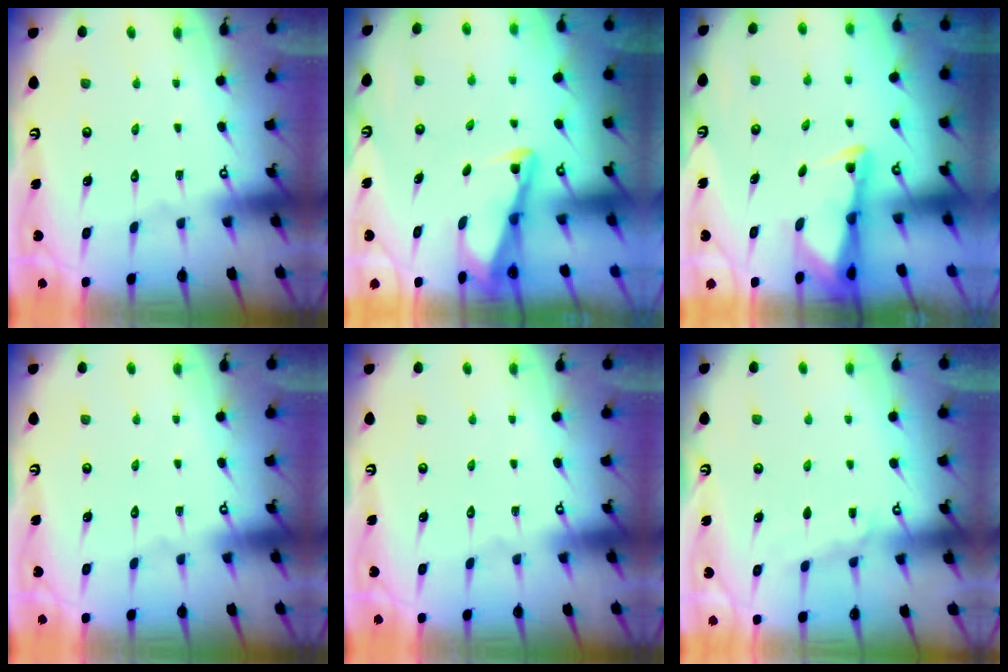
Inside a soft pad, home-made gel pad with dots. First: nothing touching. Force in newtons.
{"total": 2.9, "press": 2.9, "slide": 0.4}
{"total": 2.3, "press": 2.2, "slide": 0.4}
{"total": 0.0}
{"total": 0.0}
{"total": 5.7, "press": 5.7, "slide": 0.6}